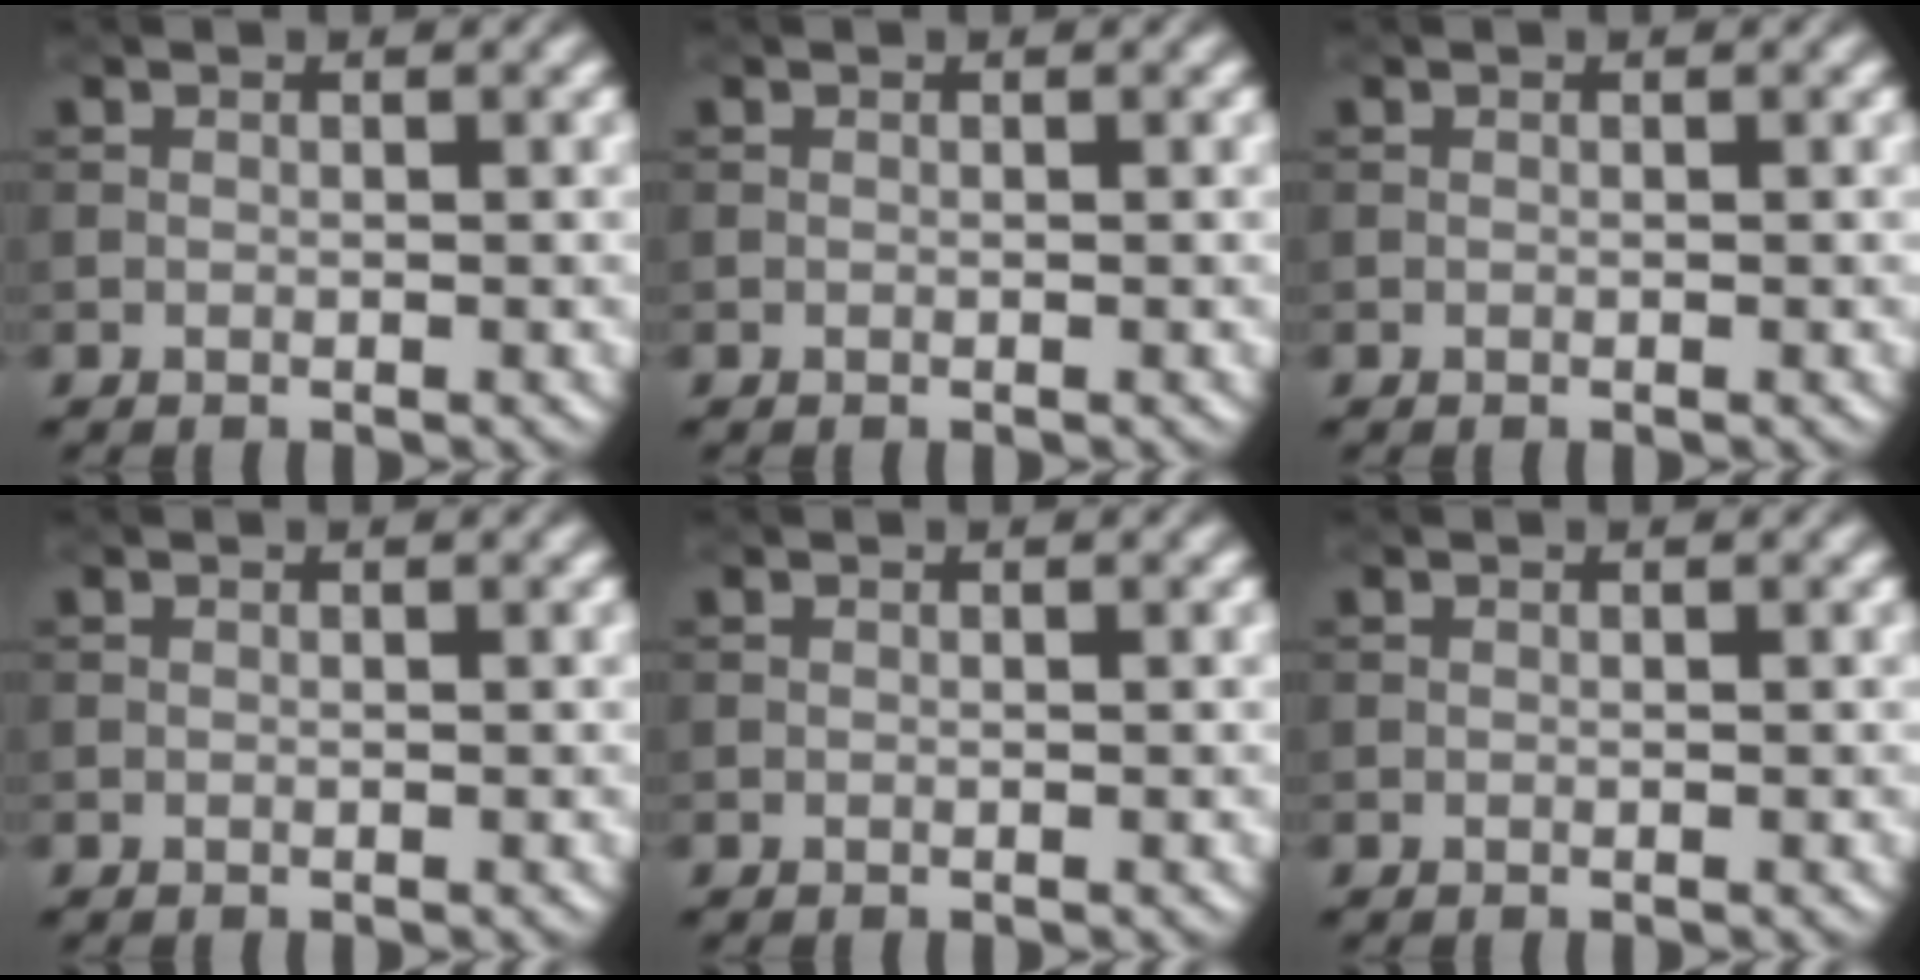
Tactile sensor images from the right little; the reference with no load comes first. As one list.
[{"total": 0.0}, {"total": 0.0}, {"total": 0.0}, {"total": 0.0}, {"total": 0.0}]